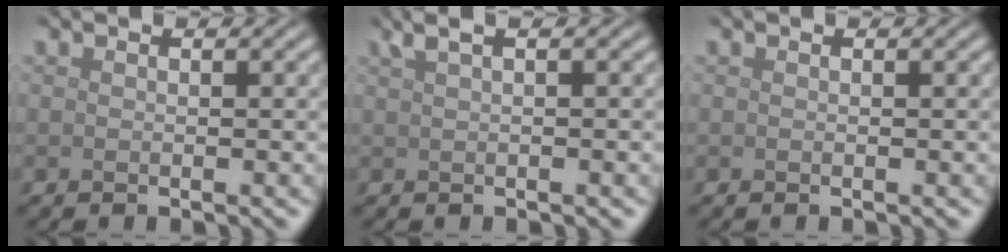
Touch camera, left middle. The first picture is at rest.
{"total": 3.1, "force": [1.7, 1.1, 2.4], "torque": [-0.033, 0.013, 0.019]}
{"total": 0.0}